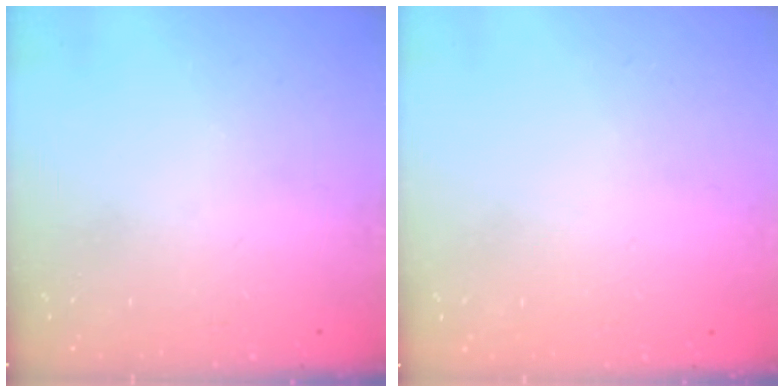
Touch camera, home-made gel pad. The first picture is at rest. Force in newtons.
{"total": 2.0, "press": 2.0, "slide": 0.1}